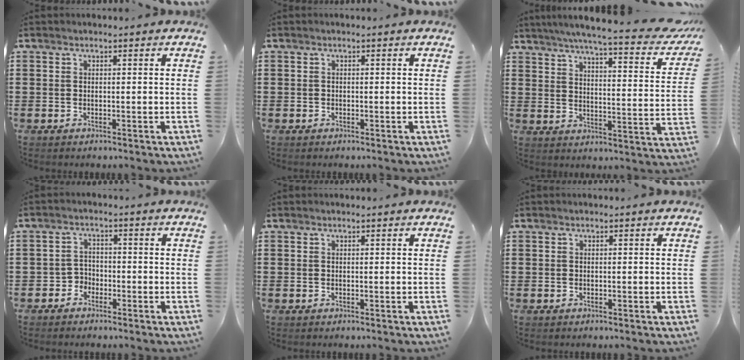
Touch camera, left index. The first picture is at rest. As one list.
[{"total": 0.0}, {"total": 6.4, "force": [5.5, -0.3, 3.3], "torque": [-0.069, -0.044, 0.088]}, {"total": 2.4, "force": [-1.9, 1.5, 0.1], "torque": [-0.012, 0.004, -0.042]}, {"total": 0.0}, {"total": 0.0}]